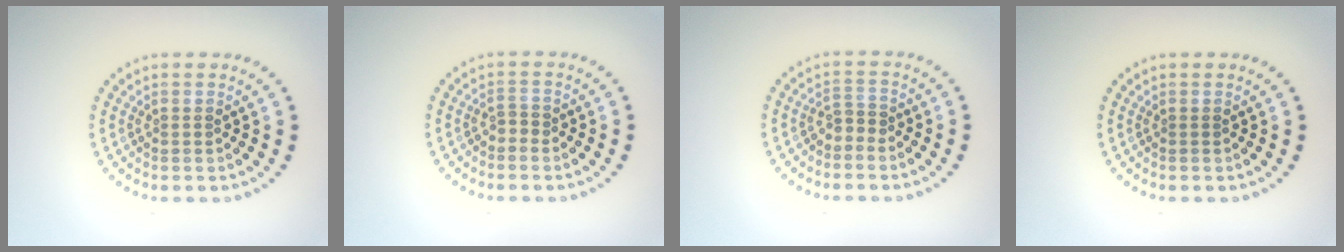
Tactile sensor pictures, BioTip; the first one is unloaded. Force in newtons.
{"total": 0.9, "press": 0.8, "slide": 0.4}
{"total": 1.3, "press": 0.9, "slide": 0.9}
{"total": 0.0}